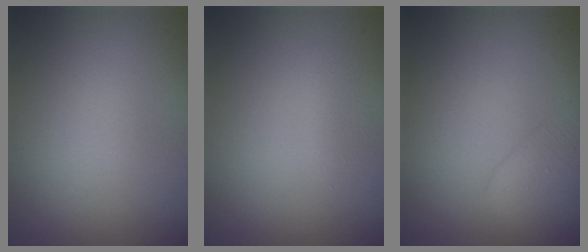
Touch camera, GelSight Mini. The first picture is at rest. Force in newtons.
{"total": 1.0, "press": 1.0, "slide": 0.0}
{"total": 4.1, "press": 4.1, "slide": 0.2}